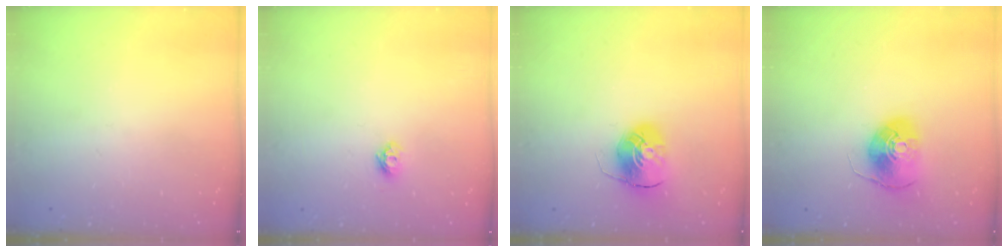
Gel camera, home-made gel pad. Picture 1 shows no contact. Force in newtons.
{"total": 5.8, "press": 5.8, "slide": 0.7}
{"total": 8.6, "press": 8.6, "slide": 0.6}
{"total": 8.4, "press": 8.3, "slide": 1.5}